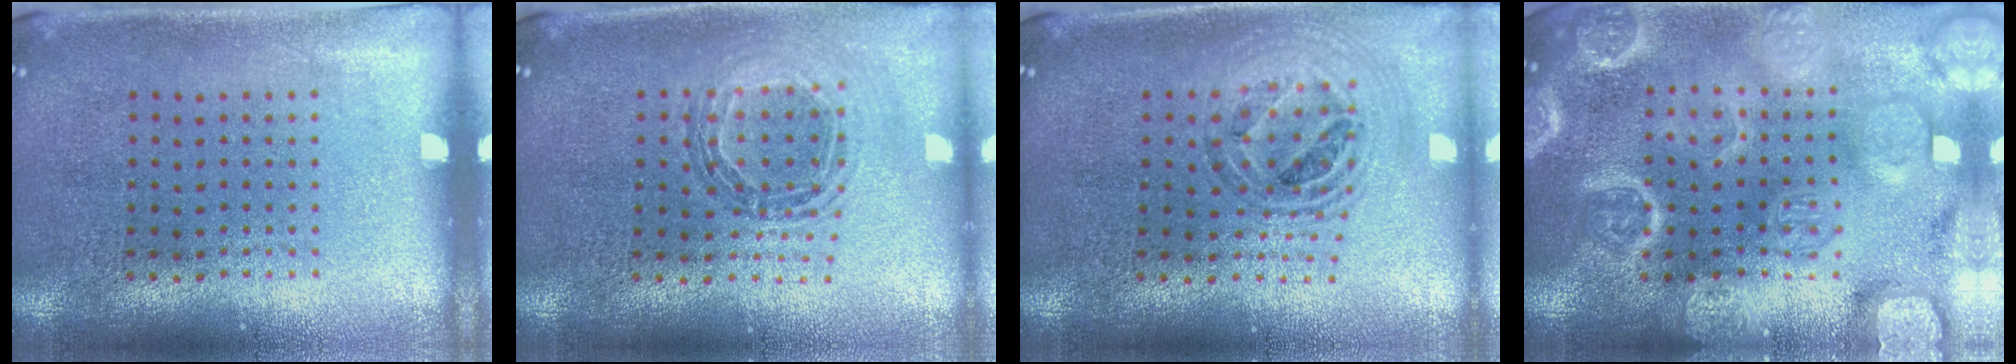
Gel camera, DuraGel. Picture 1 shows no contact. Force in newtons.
{"total": 0.8, "press": 0.8, "slide": 0.1}
{"total": 0.9, "press": 0.9, "slide": 0.2}
{"total": 6.1, "press": 6.1, "slide": 0.8}